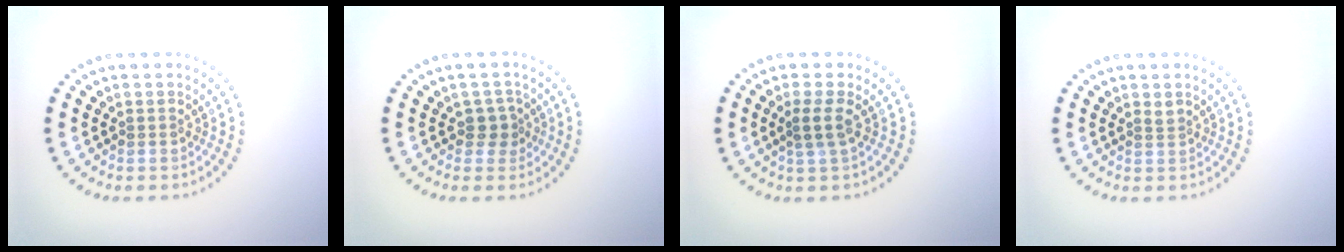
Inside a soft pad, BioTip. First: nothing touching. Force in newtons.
{"total": 1.7, "press": 1.4, "slide": 0.9}
{"total": 1.8, "press": 1.5, "slide": 1.0}
{"total": 0.7, "press": 0.4, "slide": 0.6}